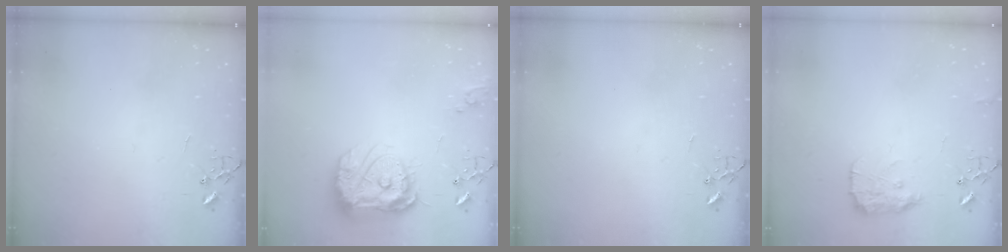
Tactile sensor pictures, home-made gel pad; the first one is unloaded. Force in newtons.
{"total": 17.3, "press": 17.2, "slide": 1.9}
{"total": 0.0}
{"total": 10.8, "press": 10.8, "slide": 0.4}